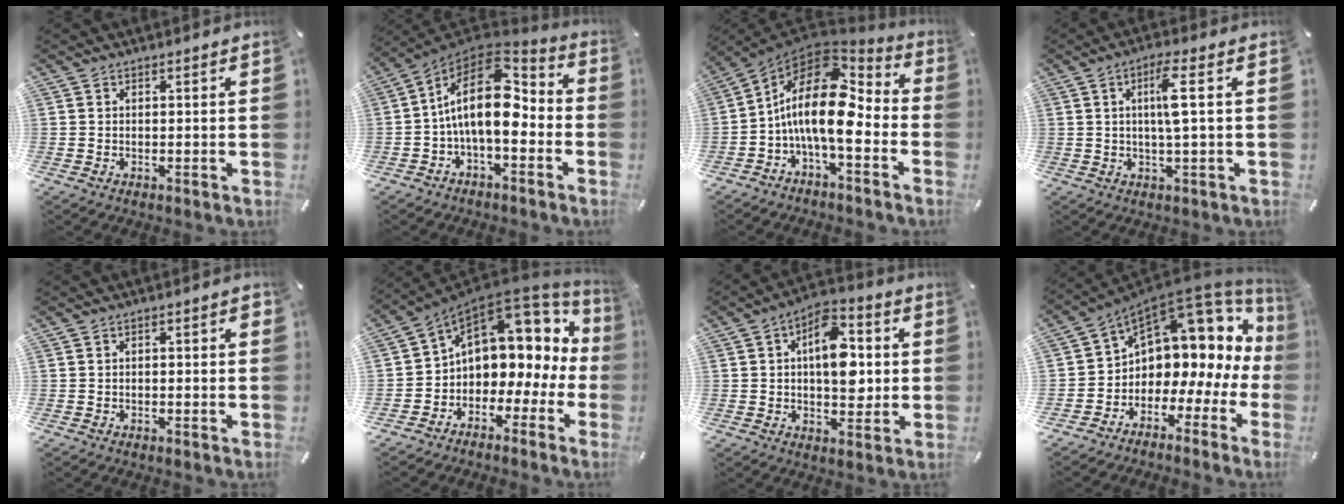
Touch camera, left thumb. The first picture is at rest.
{"total": 16.7, "force": [0.0, 8.9, 14.1], "torque": [-0.272, -0.008, -0.004]}
{"total": 17.3, "force": [-1.2, 8.5, 15.0], "torque": [-0.287, -0.018, -0.027]}
{"total": 6.8, "force": [1.1, 0.7, 6.7], "torque": [-0.130, 0.000, 0.015]}
{"total": 1.8, "force": [-0.8, 0.7, 1.5], "torque": [-0.024, 0.005, -0.016]}
{"total": 9.9, "force": [3.6, 7.9, 4.8], "torque": [-0.080, -0.041, 0.062]}
{"total": 12.3, "force": [1.5, 7.5, 9.6], "torque": [-0.120, -0.005, 0.026]}
{"total": 9.9, "force": [5.4, 7.2, 4.2], "torque": [-0.067, -0.064, 0.093]}